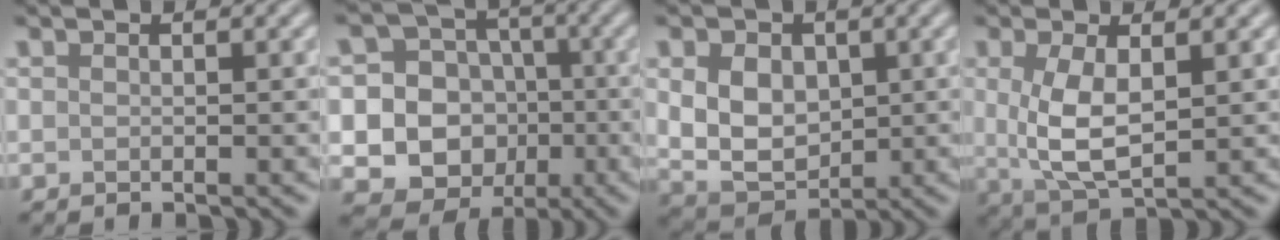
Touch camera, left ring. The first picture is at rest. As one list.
[{"total": 16.3, "force": [-3.1, 15.5, 4.0], "torque": [-0.097, -0.013, -0.062]}, {"total": 5.5, "force": [0.6, 4.1, 3.5], "torque": [-0.070, -0.007, 0.014]}, {"total": 4.8, "force": [0.6, 1.9, 4.3], "torque": [-0.095, -0.005, 0.016]}]